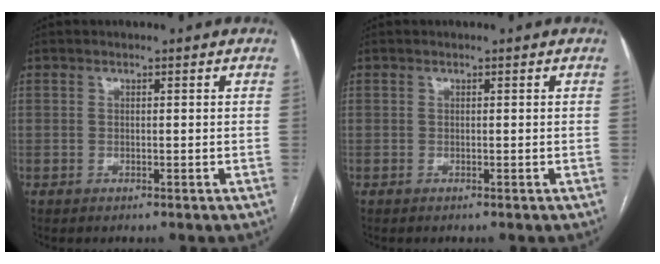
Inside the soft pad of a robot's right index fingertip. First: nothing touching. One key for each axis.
{"total": 0.0}